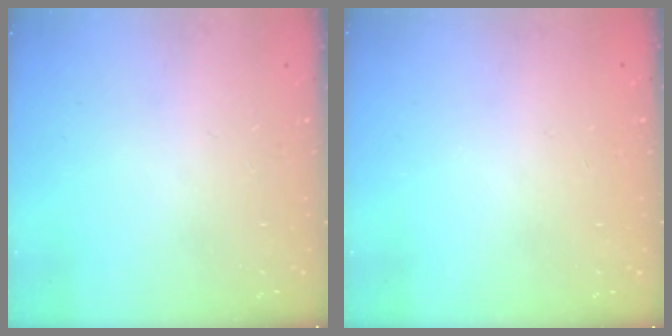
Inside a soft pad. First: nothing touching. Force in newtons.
{"total": 0.0}